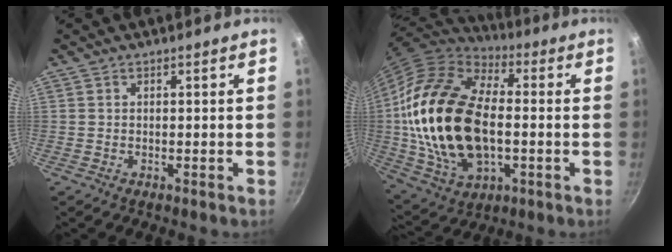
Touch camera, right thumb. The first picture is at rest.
{"total": 26.3, "force": [-0.9, 15.9, 21.0], "torque": [-0.394, 0.018, -0.012]}